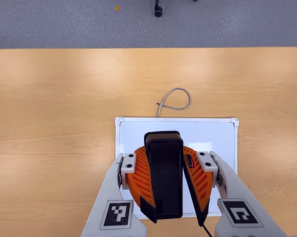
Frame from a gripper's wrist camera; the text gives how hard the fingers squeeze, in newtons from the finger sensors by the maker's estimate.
{"total": 11.7, "left": 10.9, "right": 12.6}